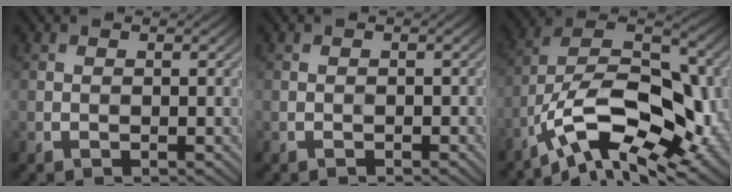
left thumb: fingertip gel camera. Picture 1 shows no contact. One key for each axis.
{"total": 0.6, "fx": -0.4, "fy": 0.2, "fz": 0.3, "tx": -0.002, "ty": 0.001, "tz": -0.006}
{"total": 16.6, "fx": -8.4, "fy": 7.3, "fz": 12.3, "tx": -0.208, "ty": 0.003, "tz": -0.155}